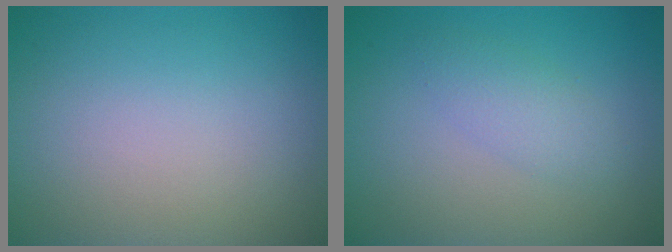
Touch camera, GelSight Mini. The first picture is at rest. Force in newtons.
{"total": 2.1, "press": 2.1, "slide": 0.1}